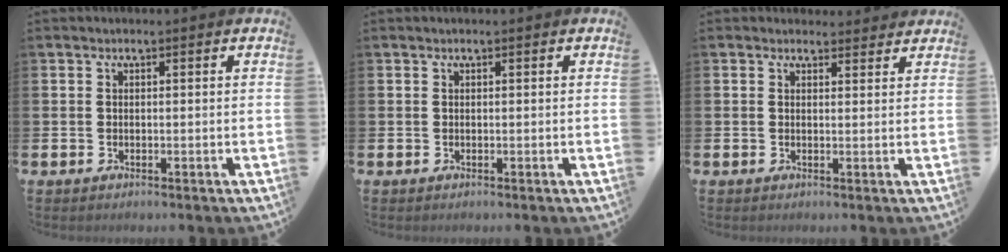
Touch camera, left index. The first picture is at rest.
{"total": 0.0}
{"total": 1.8, "force": [1.7, 0.6, -0.1], "torque": [0.006, -0.006, 0.030]}